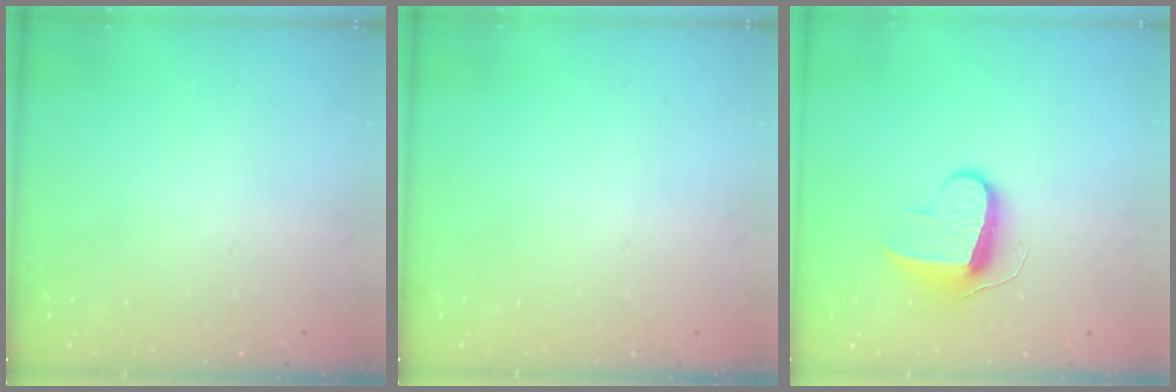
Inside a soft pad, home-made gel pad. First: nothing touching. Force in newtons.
{"total": 0.0}
{"total": 9.0, "press": 9.0, "slide": 0.5}